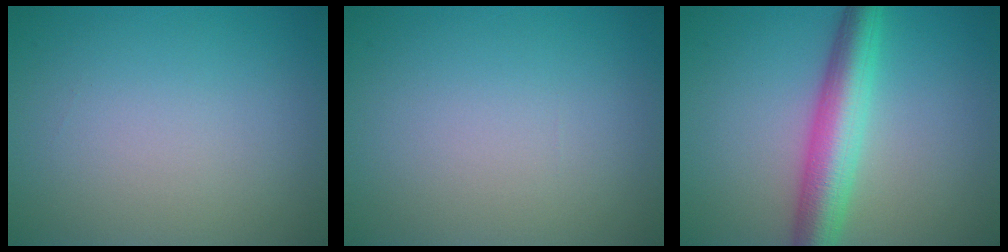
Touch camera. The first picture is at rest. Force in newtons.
{"total": 0.0}
{"total": 6.0, "press": 6.0, "slide": 0.3}